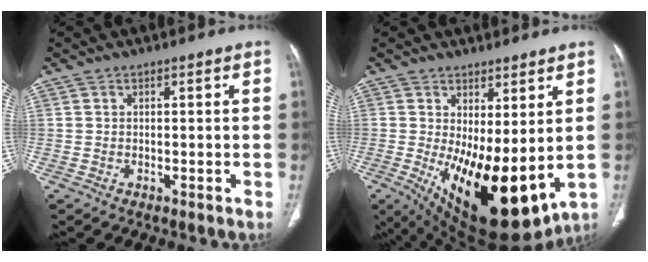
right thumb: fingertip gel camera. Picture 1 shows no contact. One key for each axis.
{"total": 17.7, "fx": -1.0, "fy": 7.4, "fz": 16.0, "tx": -0.260, "ty": -0.038, "tz": 0.012}